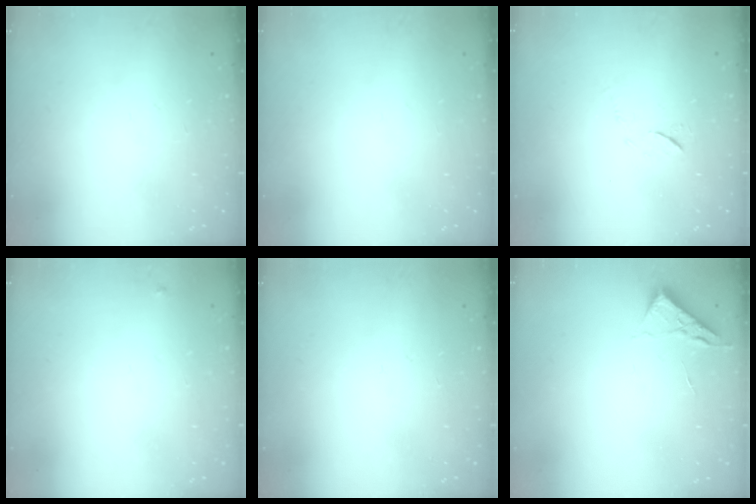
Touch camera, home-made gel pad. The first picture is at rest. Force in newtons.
{"total": 0.0}
{"total": 5.6, "press": 5.6, "slide": 0.6}
{"total": 3.5, "press": 3.4, "slide": 0.5}
{"total": 0.0}
{"total": 3.5, "press": 3.4, "slide": 0.5}